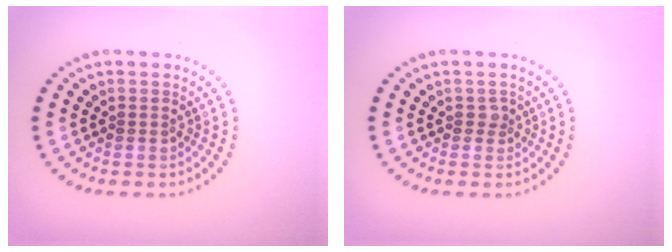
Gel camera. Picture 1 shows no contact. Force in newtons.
{"total": 0.8, "press": 0.5, "slide": 0.5}